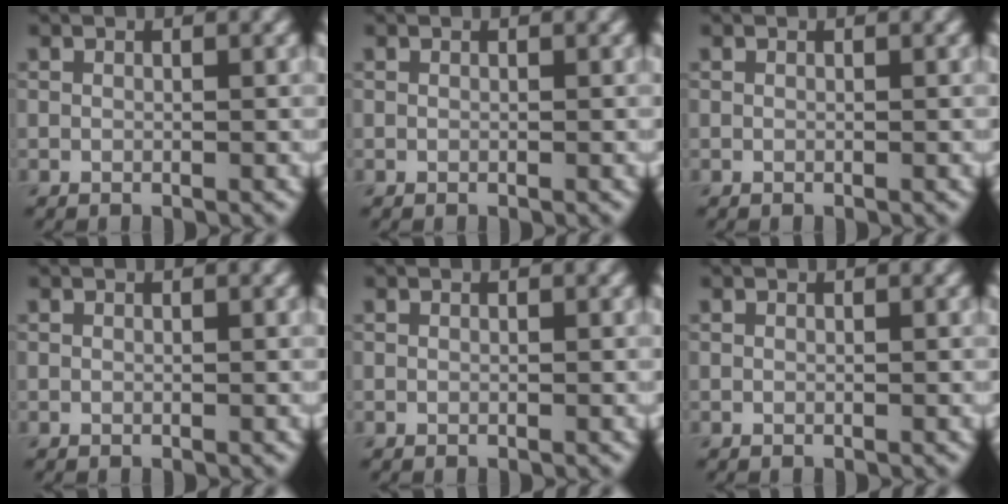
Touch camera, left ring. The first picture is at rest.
{"total": 0.0}
{"total": 0.0}
{"total": 0.0}
{"total": 0.0}
{"total": 0.0}